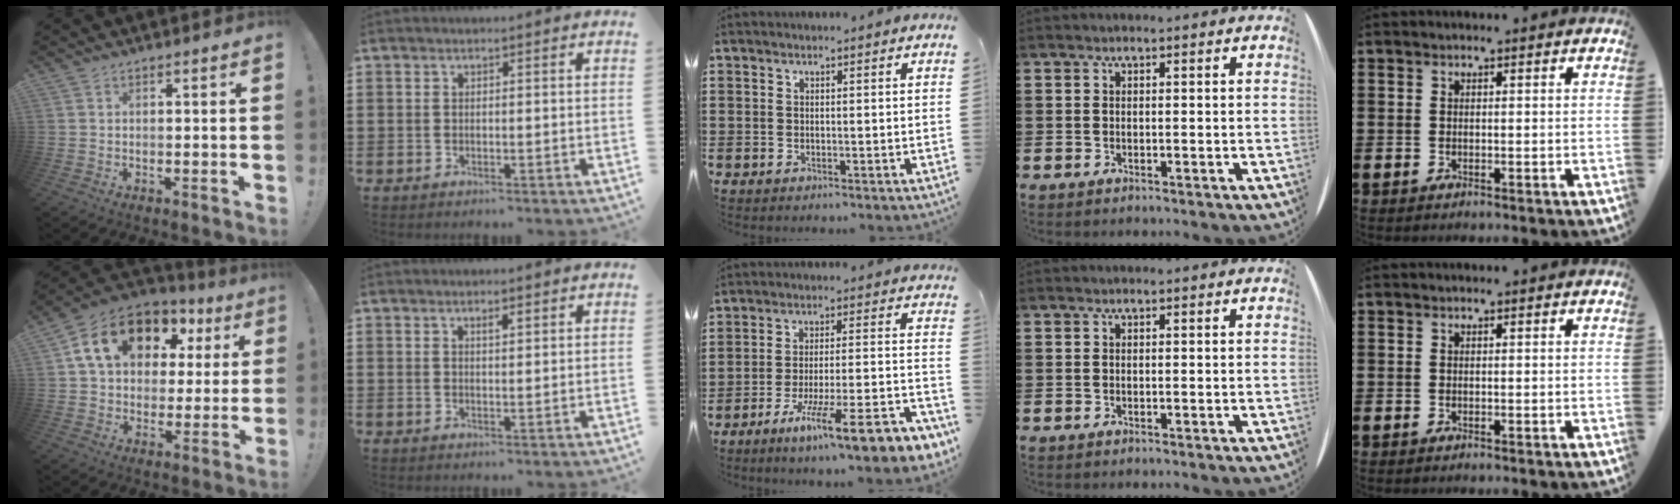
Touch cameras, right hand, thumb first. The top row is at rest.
{"thumb": {"total": 18.6, "force": [7.6, 12.9, 11.0], "torque": [-0.176, -0.015, 0.143]}, "index": {"total": 1.2, "force": [0.5, 0.3, 1.0], "torque": [-0.019, 0.003, 0.007]}, "middle": {"total": 11.5, "force": [-8.4, 0.9, 7.8], "torque": [-0.121, 0.014, -0.154]}}